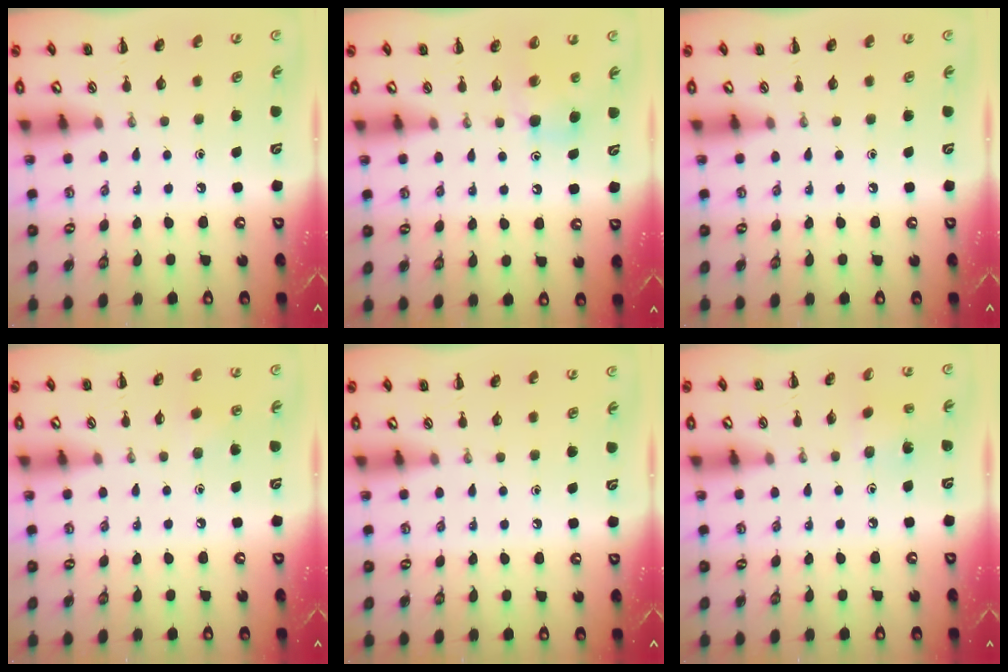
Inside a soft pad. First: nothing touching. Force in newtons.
{"total": 5.1, "press": 5.0, "slide": 1.1}
{"total": 0.0}
{"total": 2.0, "press": 1.9, "slide": 0.7}
{"total": 0.0}
{"total": 2.3, "press": 2.1, "slide": 0.8}